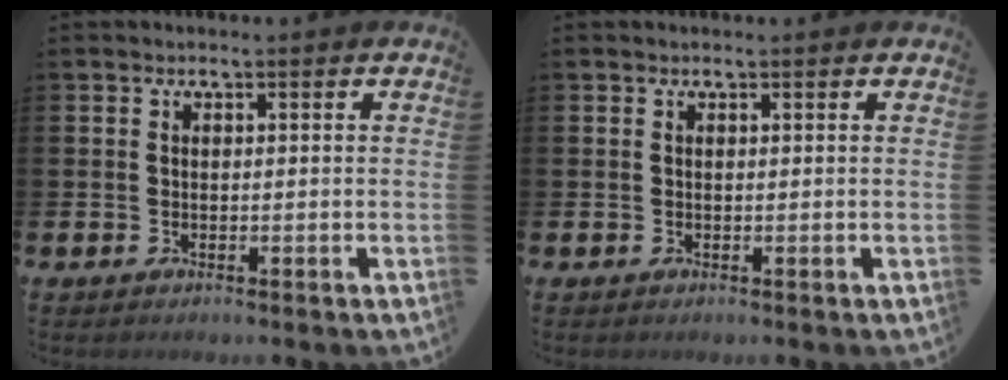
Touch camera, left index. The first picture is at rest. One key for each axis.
{"total": 0.0}